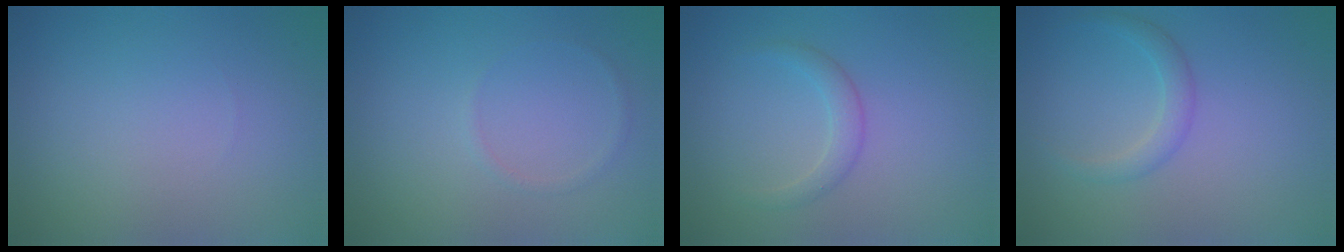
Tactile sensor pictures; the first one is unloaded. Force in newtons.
{"total": 0.6, "press": 0.6, "slide": 0.1}
{"total": 1.6, "press": 1.6, "slide": 0.0}
{"total": 1.7, "press": 1.7, "slide": 0.1}